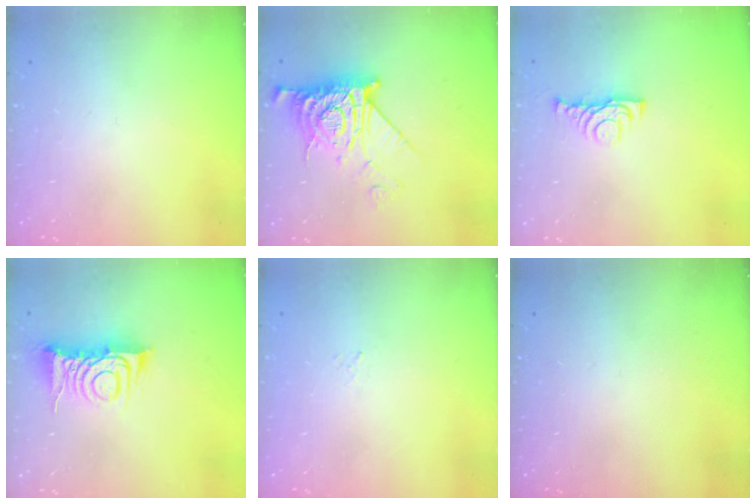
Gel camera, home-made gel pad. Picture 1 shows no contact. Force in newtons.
{"total": 11.7, "press": 11.6, "slide": 1.4}
{"total": 5.5, "press": 5.4, "slide": 1.1}
{"total": 9.8, "press": 9.8, "slide": 1.1}
{"total": 1.5, "press": 1.5, "slide": 0.2}
{"total": 0.0}